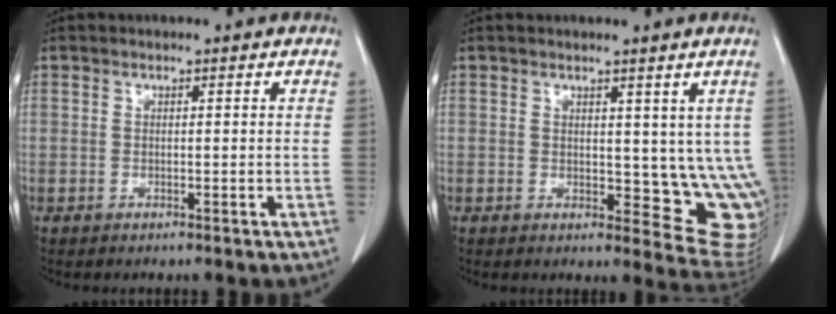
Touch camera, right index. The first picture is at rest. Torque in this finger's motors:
{"motor_torque": [0.17, 0.22, 0.14, 0.00]}